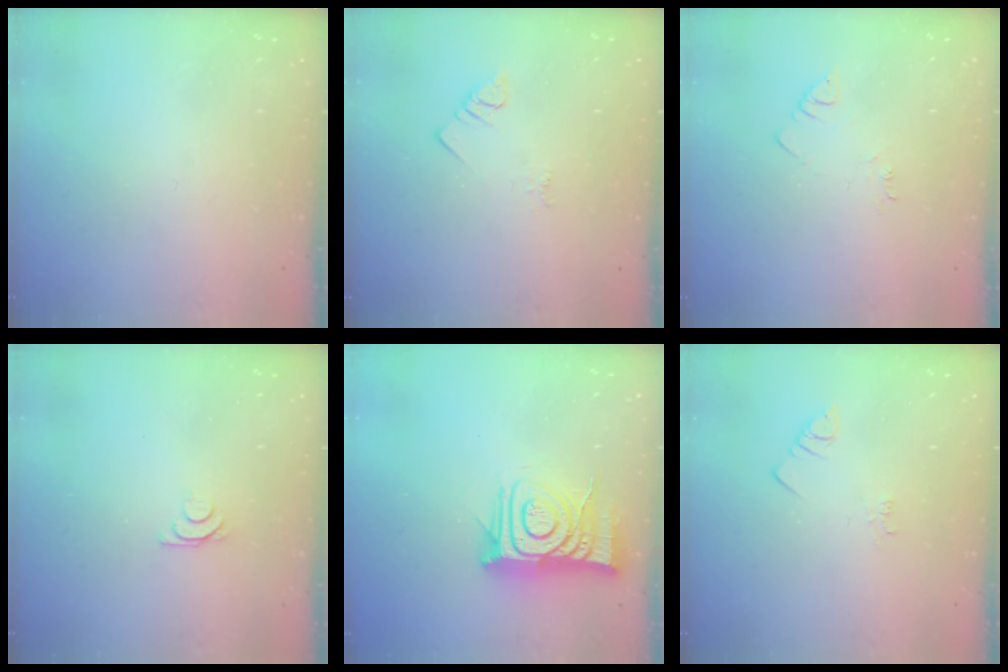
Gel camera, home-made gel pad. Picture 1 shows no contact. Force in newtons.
{"total": 2.0, "press": 2.0, "slide": 0.4}
{"total": 2.7, "press": 2.7, "slide": 0.4}
{"total": 5.1, "press": 5.0, "slide": 0.9}
{"total": 14.8, "press": 14.7, "slide": 1.0}
{"total": 1.4, "press": 1.4, "slide": 0.3}